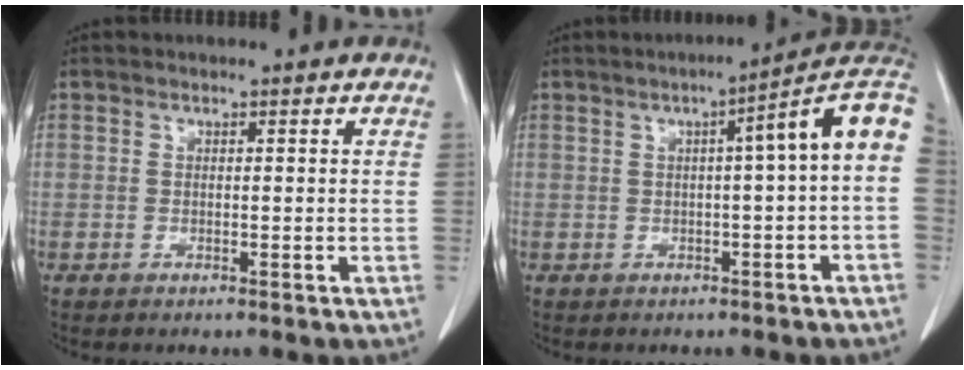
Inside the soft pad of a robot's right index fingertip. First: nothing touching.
{"total": 9.1, "force": [1.1, 0.0, 9.0], "torque": [-0.114, 0.031, 0.006]}